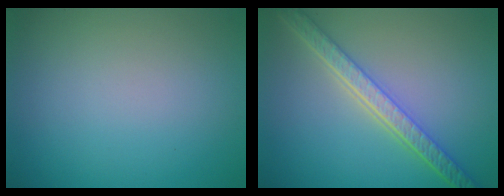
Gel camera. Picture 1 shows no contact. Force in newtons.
{"total": 5.4, "press": 4.3, "slide": 3.2}